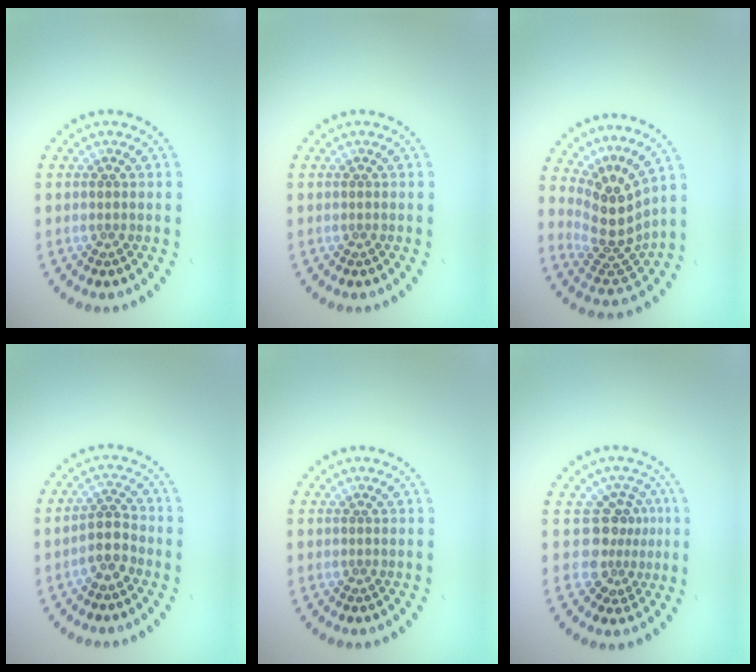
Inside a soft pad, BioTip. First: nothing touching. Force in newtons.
{"total": 0.0}
{"total": 4.3, "press": 3.0, "slide": 3.1}
{"total": 2.5, "press": 2.1, "slide": 1.4}
{"total": 0.0}
{"total": 3.5, "press": 2.4, "slide": 2.6}